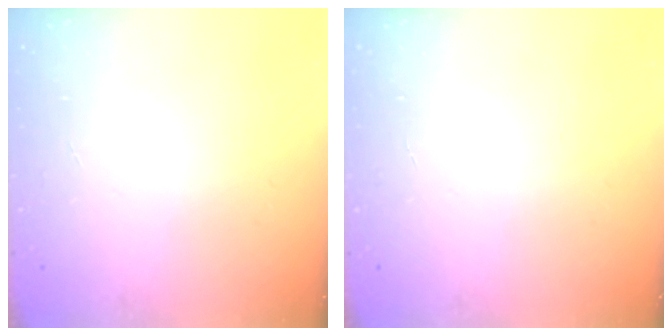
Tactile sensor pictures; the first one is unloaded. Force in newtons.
{"total": 0.0}